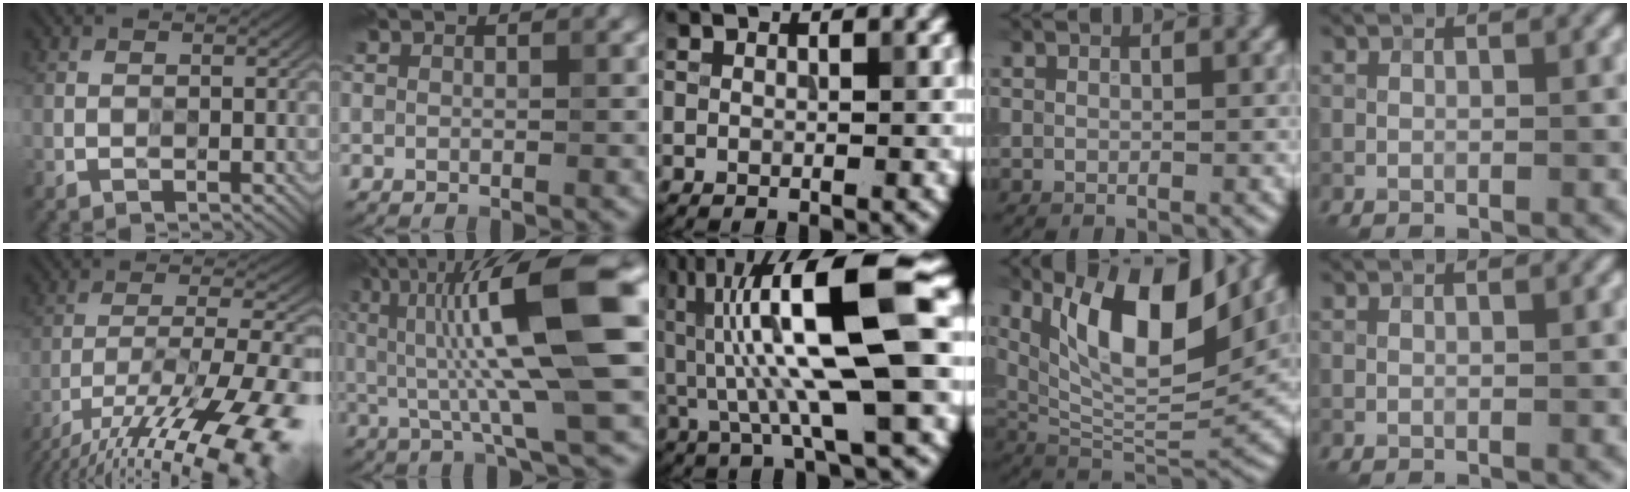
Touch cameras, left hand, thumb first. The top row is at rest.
{"thumb": {"total": 19.0, "force": [-13.3, 4.9, 12.7], "torque": [-0.212, -0.025, -0.212]}, "index": {"total": 13.5, "force": [2.1, 2.8, 13.1], "torque": [-0.212, 0.016, 0.034]}, "middle": {"total": 12.9, "force": [0.8, 2.9, 12.5], "torque": [-0.230, 0.022, 0.009]}, "ring": {"total": 11.4, "force": [4.9, 4.1, 9.4], "torque": [-0.159, -0.004, 0.090]}}